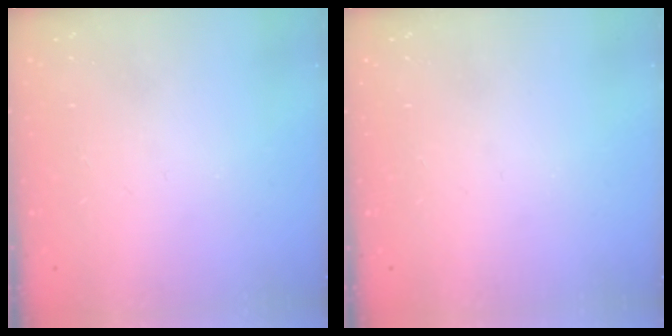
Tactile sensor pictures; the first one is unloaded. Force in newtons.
{"total": 0.0}